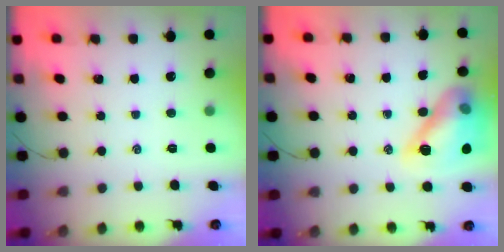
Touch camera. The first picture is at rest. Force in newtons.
{"total": 15.4, "press": 15.2, "slide": 2.3}